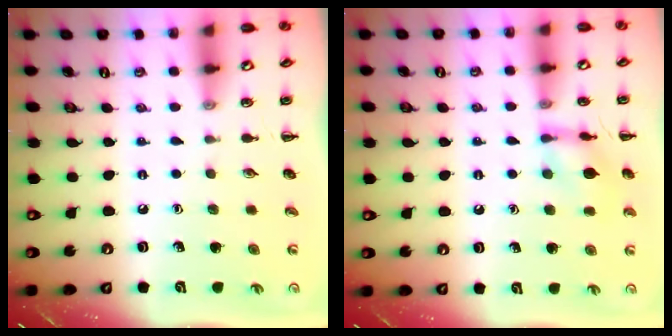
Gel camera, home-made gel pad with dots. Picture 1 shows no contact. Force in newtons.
{"total": 10.3, "press": 10.3, "slide": 0.4}